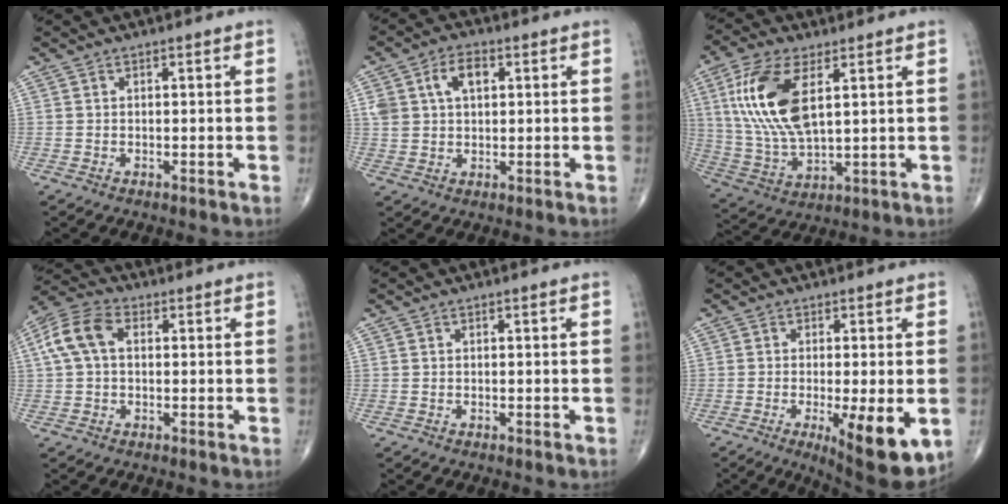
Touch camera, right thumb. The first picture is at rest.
{"total": 7.4, "force": [2.4, 4.7, 5.3], "torque": [-0.089, 0.009, 0.044]}
{"total": 16.1, "force": [4.7, 7.3, 13.6], "torque": [-0.289, -0.012, 0.099]}
{"total": 8.5, "force": [1.4, 5.4, 6.4], "torque": [-0.140, 0.029, 0.023]}
{"total": 0.0}
{"total": 12.1, "force": [-3.4, 3.1, 11.2], "torque": [-0.156, -0.024, -0.043]}